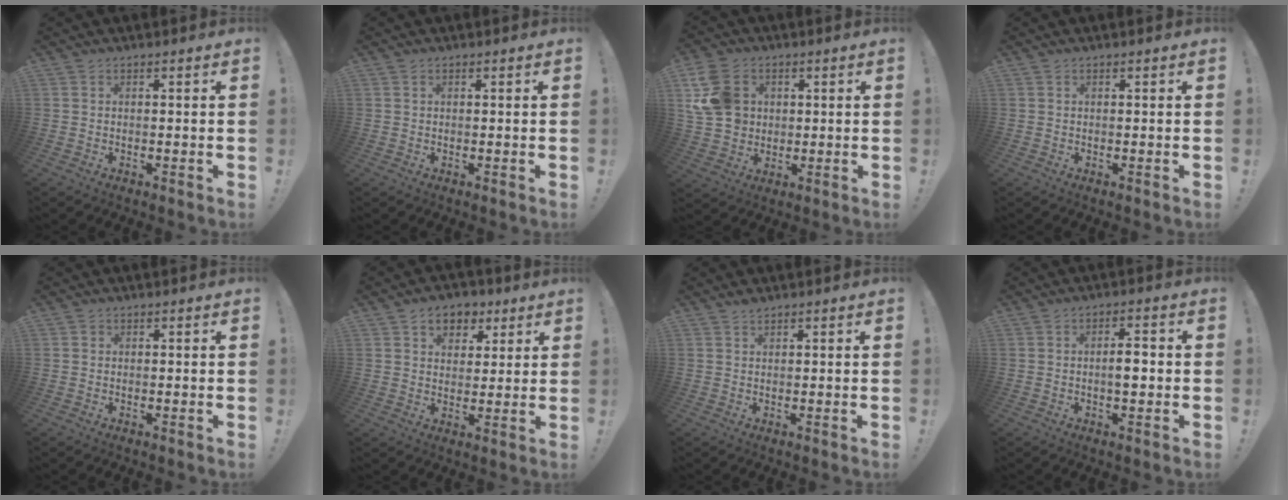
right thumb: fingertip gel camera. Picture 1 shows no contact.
{"total": 0.5, "force": [0.2, 0.4, 0.3], "torque": [0.001, -0.002, 0.003]}
{"total": 13.2, "force": [3.8, 10.6, 6.8], "torque": [-0.130, -0.006, 0.081]}
{"total": 0.0}
{"total": 0.6, "force": [0.2, 0.5, 0.1], "torque": [0.001, 0.000, 0.002]}
{"total": 7.9, "force": [4.1, 6.1, 2.9], "torque": [-0.033, -0.021, 0.079]}
{"total": 1.2, "force": [1.1, 0.4, 0.4], "torque": [-0.004, -0.002, 0.019]}
{"total": 4.7, "force": [-0.7, 1.7, 4.3], "torque": [-0.058, 0.003, -0.019]}